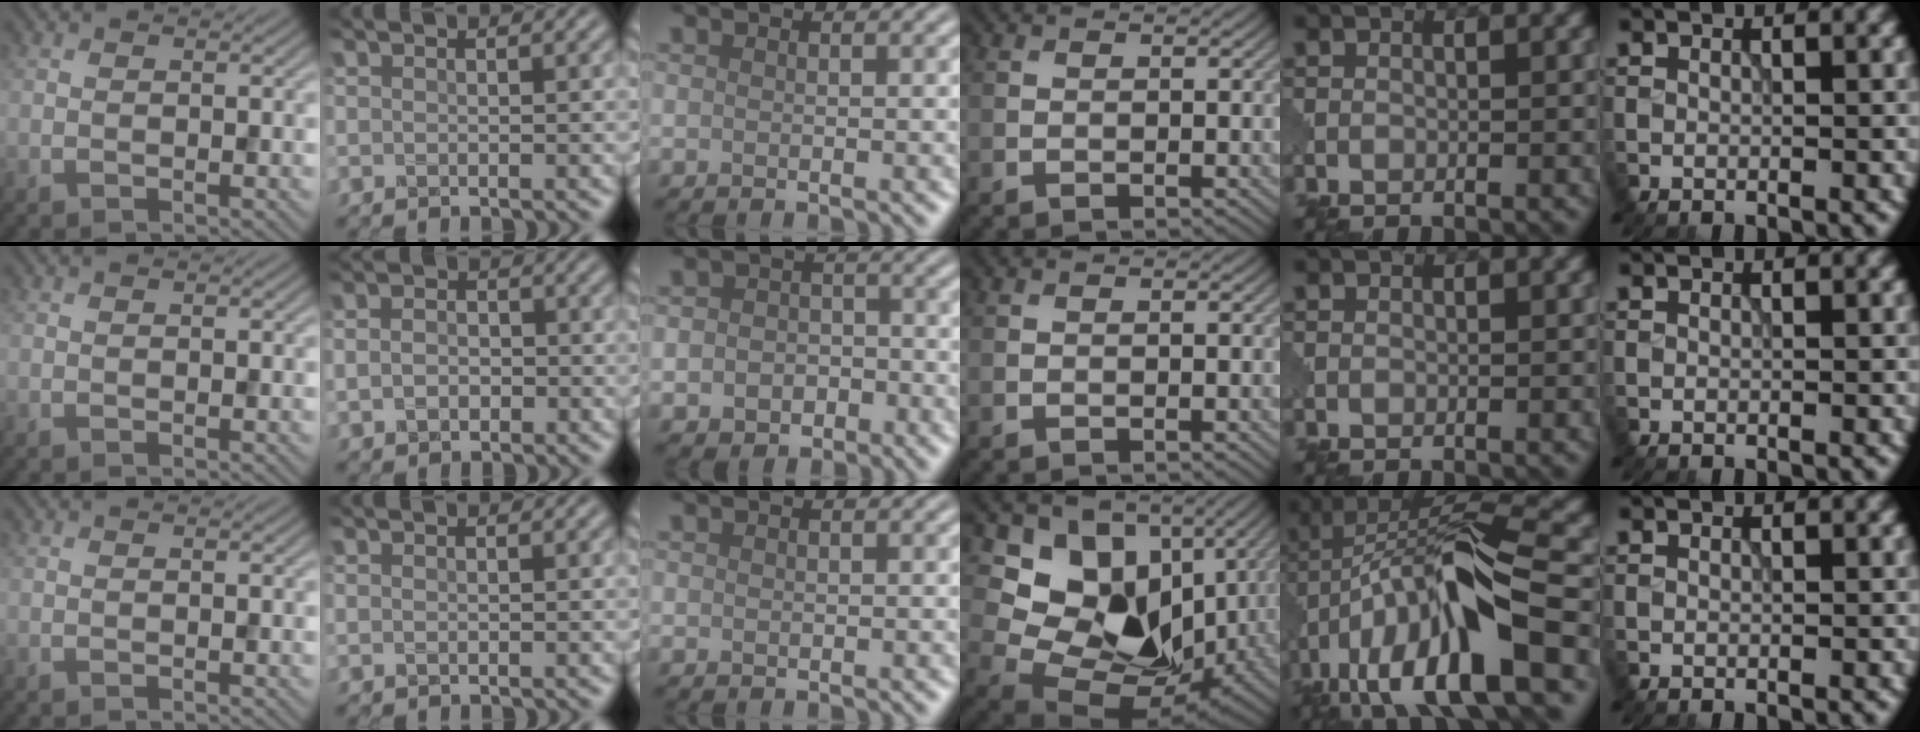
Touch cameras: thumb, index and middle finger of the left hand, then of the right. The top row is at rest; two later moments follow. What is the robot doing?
{"motion": "extract", "object": "pin"}